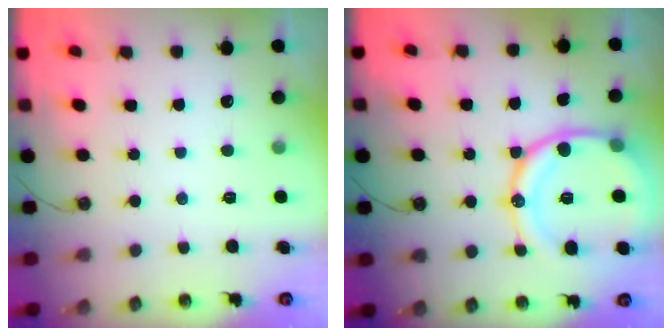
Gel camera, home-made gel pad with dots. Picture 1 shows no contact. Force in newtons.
{"total": 18.6, "press": 18.5, "slide": 2.1}